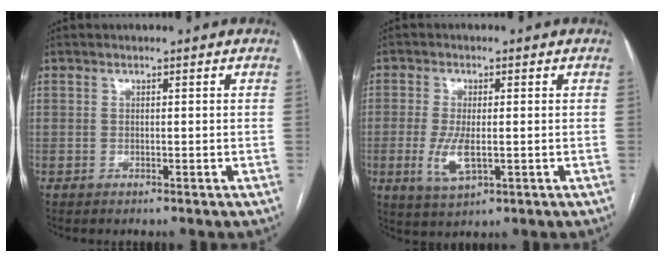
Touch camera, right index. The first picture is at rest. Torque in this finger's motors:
{"motor_torque": [0.07, -0.07, 0.00, -0.01]}